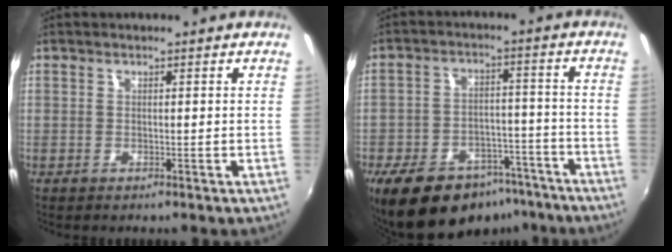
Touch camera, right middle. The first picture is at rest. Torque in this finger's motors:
{"motor_torque": [1.08, -1.06, 0.68, 0.19]}